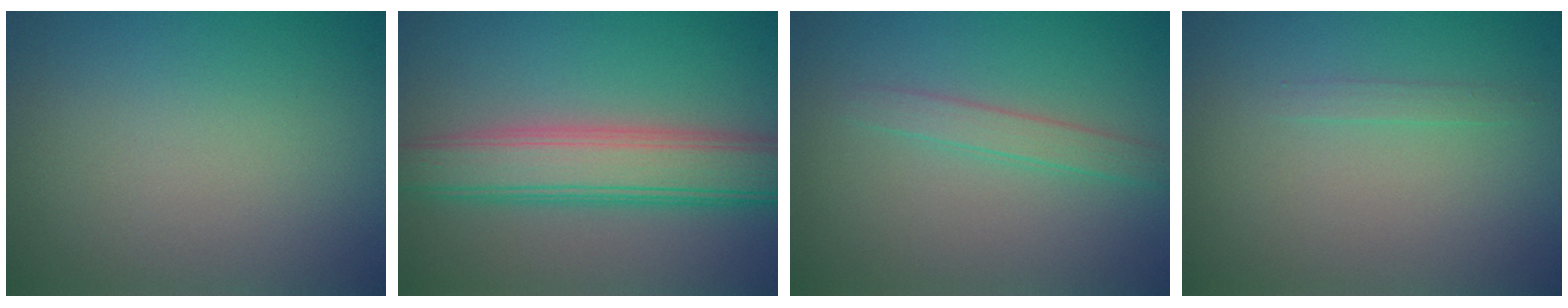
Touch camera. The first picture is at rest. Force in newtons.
{"total": 6.5, "press": 6.5, "slide": 0.4}
{"total": 1.7, "press": 1.7, "slide": 0.1}
{"total": 0.8, "press": 0.8, "slide": 0.1}